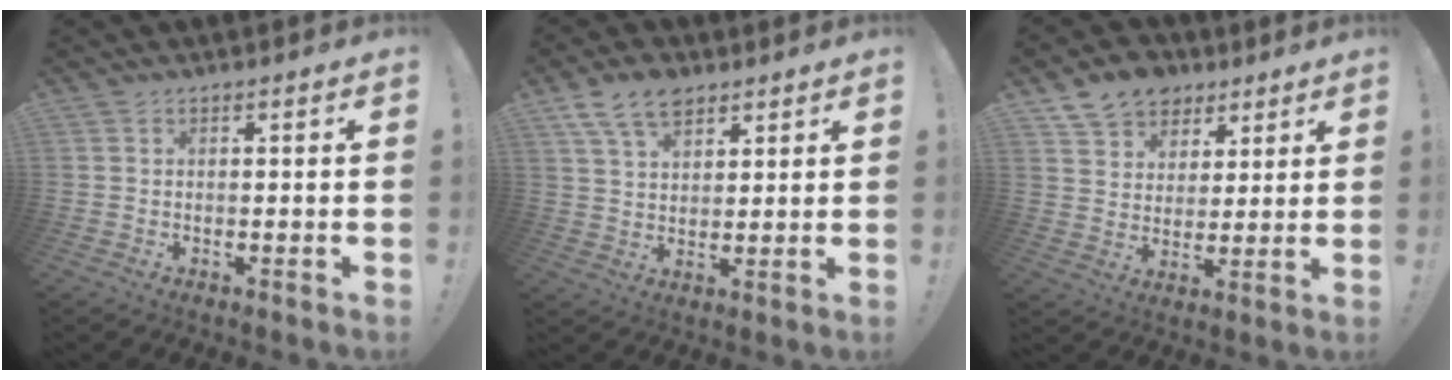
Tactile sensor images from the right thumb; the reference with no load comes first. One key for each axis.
{"total": 9.8, "fx": 6.4, "fy": 5.6, "fz": 5.0, "tx": -0.083, "ty": -0.024, "tz": 0.122}
{"total": 11.3, "fx": 7.3, "fy": 8.1, "fz": 3.1, "tx": -0.044, "ty": -0.049, "tz": 0.141}